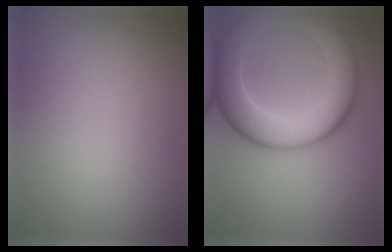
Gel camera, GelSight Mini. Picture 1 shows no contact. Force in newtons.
{"total": 9.6, "press": 9.5, "slide": 0.4}